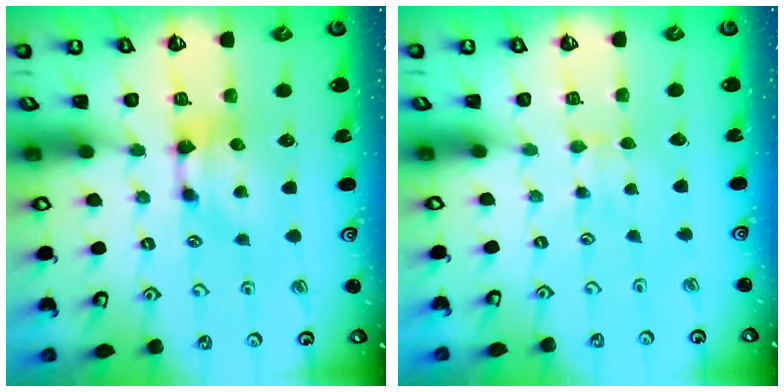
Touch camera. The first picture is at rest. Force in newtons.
{"total": 2.8, "press": 2.8, "slide": 0.5}